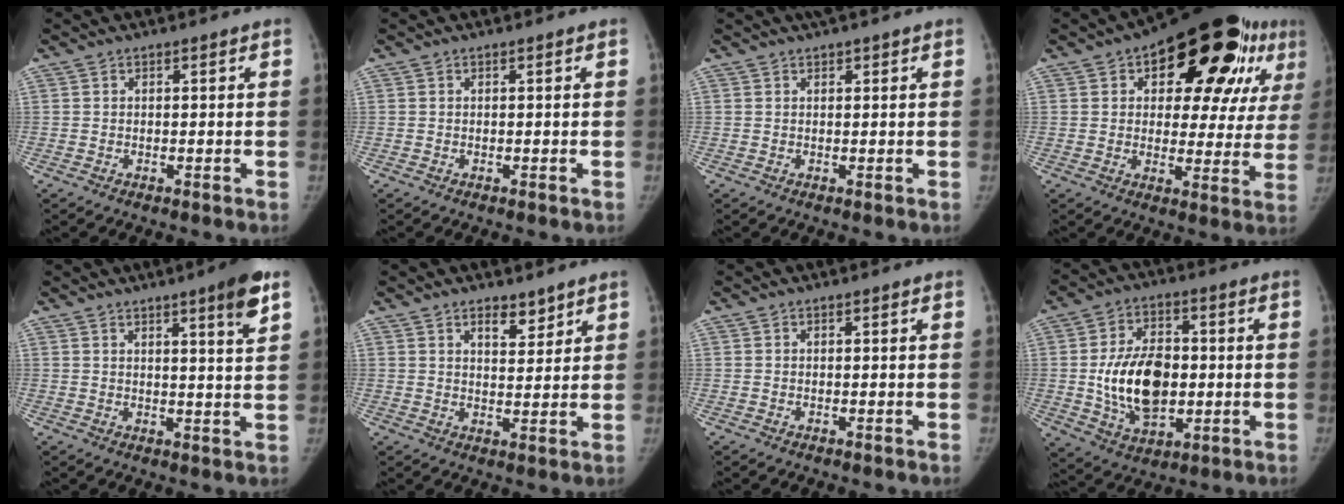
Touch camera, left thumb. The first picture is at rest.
{"total": 0.0}
{"total": 1.9, "force": [1.4, 0.5, 1.2], "torque": [-0.014, 0.009, 0.022]}
{"total": 25.0, "force": [11.4, 12.0, 18.8], "torque": [-0.204, 0.003, 0.158]}
{"total": 6.9, "force": [3.9, 0.5, 5.6], "torque": [-0.072, -0.021, 0.052]}
{"total": 4.7, "force": [3.4, 2.1, 2.5], "torque": [-0.017, -0.025, 0.055]}
{"total": 0.0}
{"total": 15.9, "force": [-0.7, 10.1, 12.2], "torque": [-0.184, 0.003, -0.002]}